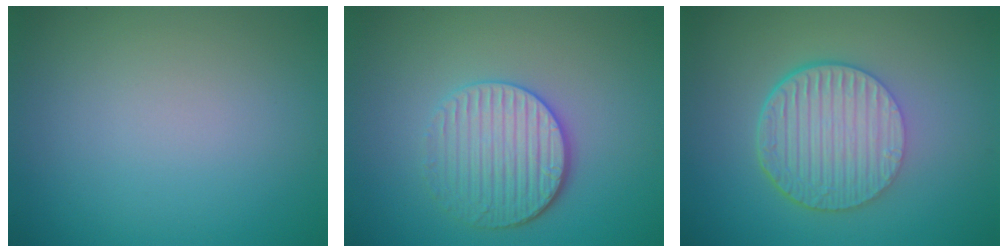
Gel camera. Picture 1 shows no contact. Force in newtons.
{"total": 4.0, "press": 3.4, "slide": 2.0}
{"total": 6.7, "press": 4.5, "slide": 5.0}